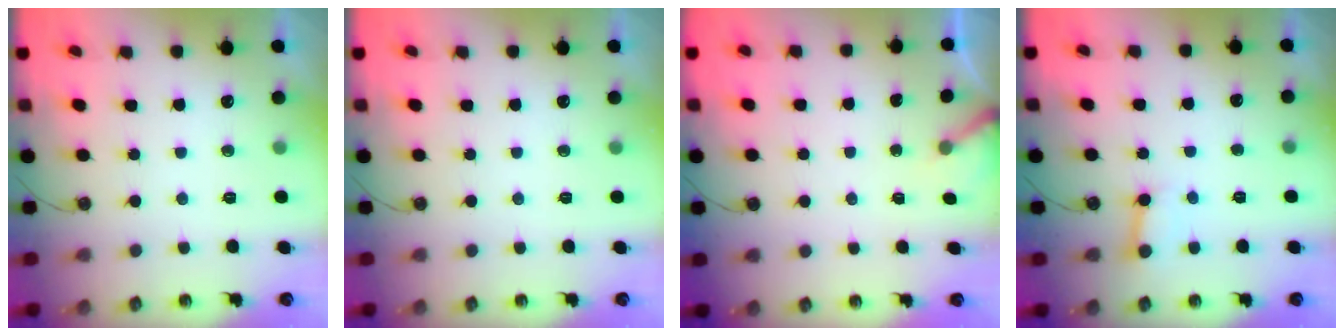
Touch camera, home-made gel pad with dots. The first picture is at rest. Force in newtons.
{"total": 0.0}
{"total": 3.3, "press": 3.3, "slide": 0.3}
{"total": 3.5, "press": 3.5, "slide": 0.3}